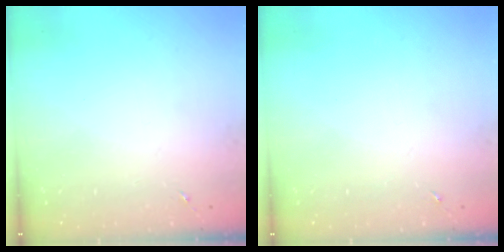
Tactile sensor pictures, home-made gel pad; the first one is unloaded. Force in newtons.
{"total": 0.0}